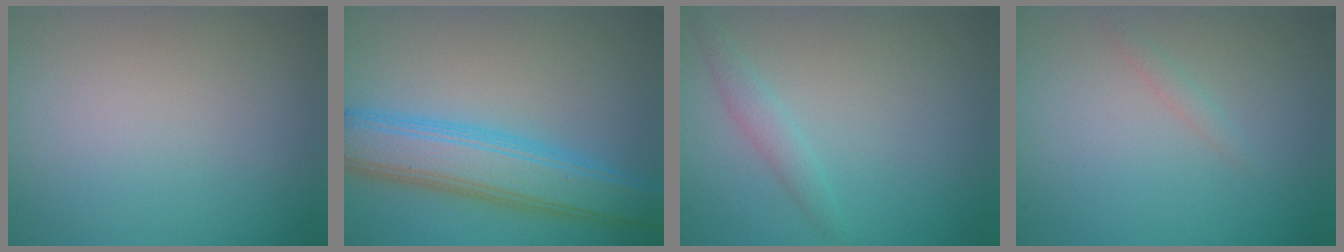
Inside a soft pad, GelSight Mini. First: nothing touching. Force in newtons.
{"total": 5.5, "press": 5.4, "slide": 0.3}
{"total": 1.4, "press": 1.4, "slide": 0.0}
{"total": 0.7, "press": 0.7, "slide": 0.0}